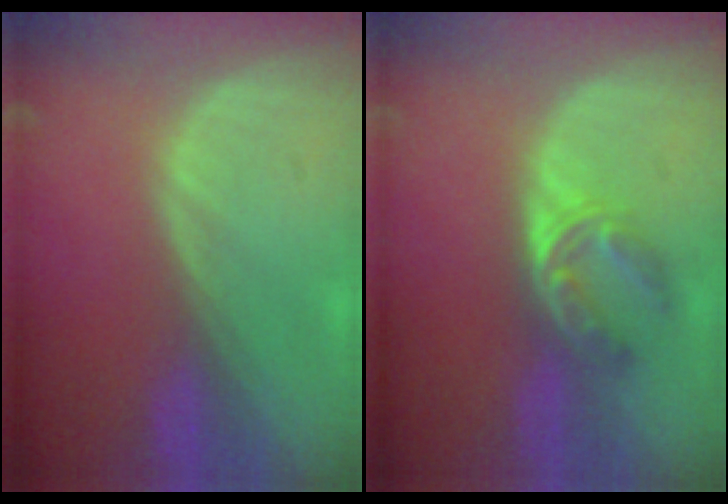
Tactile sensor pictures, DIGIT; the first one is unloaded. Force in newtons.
{"total": 5.9, "press": 5.0, "slide": 3.2}